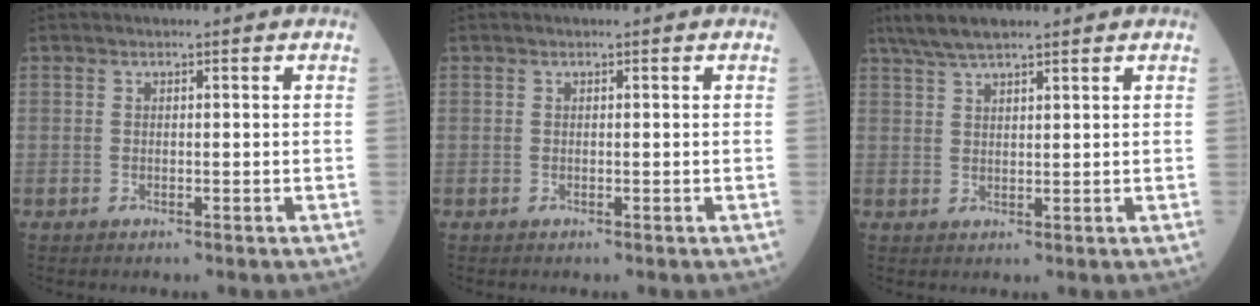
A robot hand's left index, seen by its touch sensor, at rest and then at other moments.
{"total": 0.0}
{"total": 5.7, "force": [4.6, 0.8, 3.3], "torque": [-0.068, 0.025, 0.086]}